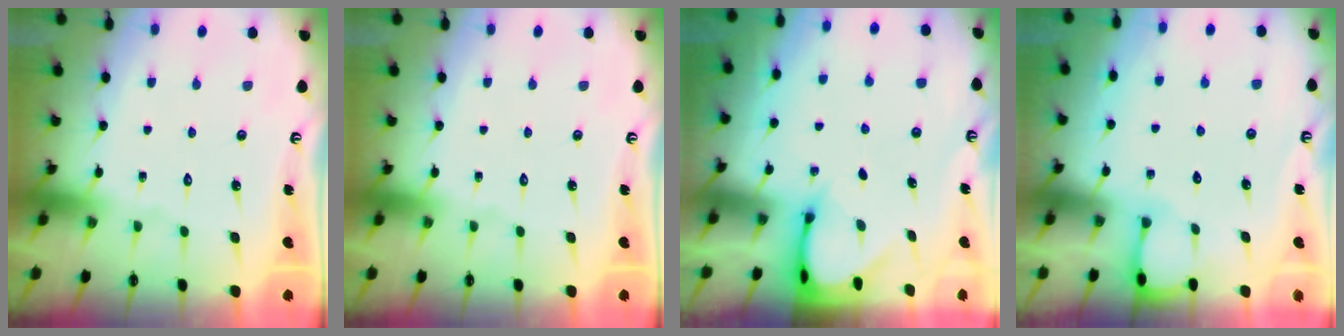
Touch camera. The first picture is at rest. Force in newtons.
{"total": 0.0}
{"total": 3.0, "press": 3.0, "slide": 0.2}
{"total": 2.3, "press": 2.3, "slide": 0.3}